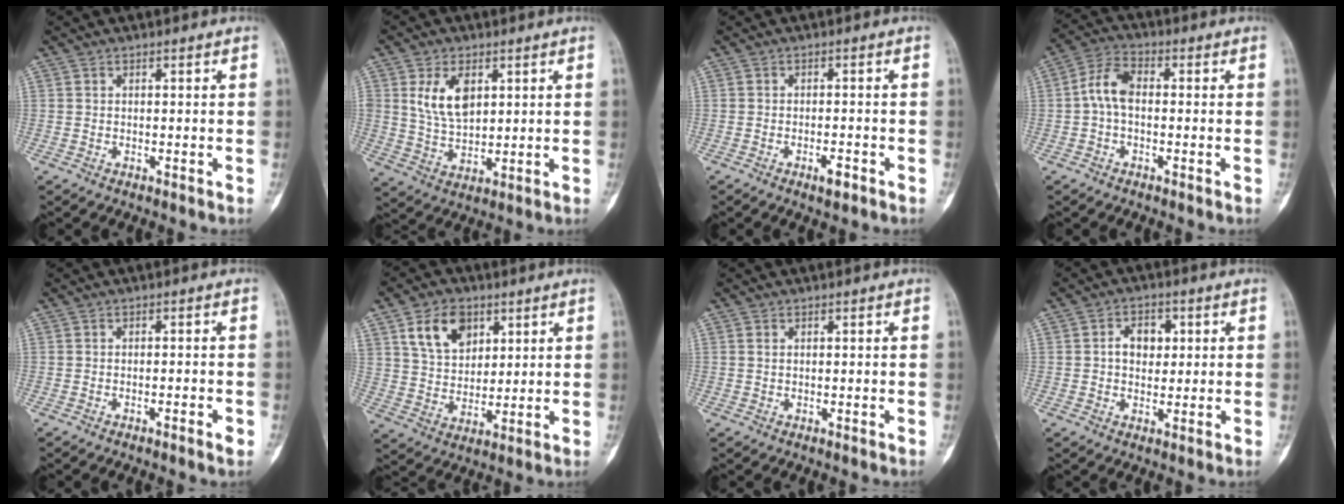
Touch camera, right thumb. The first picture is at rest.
{"total": 8.9, "force": [3.0, 5.4, 6.4], "torque": [-0.104, -0.013, 0.067]}
{"total": 2.5, "force": [-1.5, 0.8, 1.9], "torque": [-0.028, 0.007, -0.026]}
{"total": 6.2, "force": [-0.3, 3.7, 5.0], "torque": [-0.096, 0.020, -0.016]}
{"total": 1.8, "force": [-1.0, 0.2, 1.5], "torque": [-0.029, 0.005, -0.015]}
{"total": 10.9, "force": [5.2, 7.4, 6.0], "torque": [-0.078, -0.022, 0.100]}
{"total": 0.7, "force": [0.3, 0.5, 0.5], "torque": [-0.012, 0.003, 0.006]}
{"total": 5.4, "force": [0.9, 4.0, 3.5], "torque": [-0.032, 0.004, 0.011]}